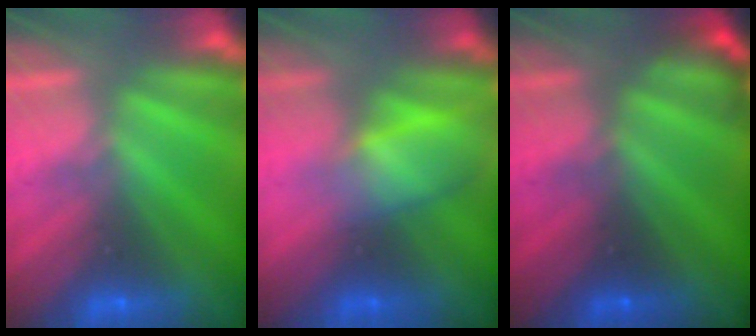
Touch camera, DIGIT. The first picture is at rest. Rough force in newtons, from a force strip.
{"total": 2.9}
{"total": 2.2}